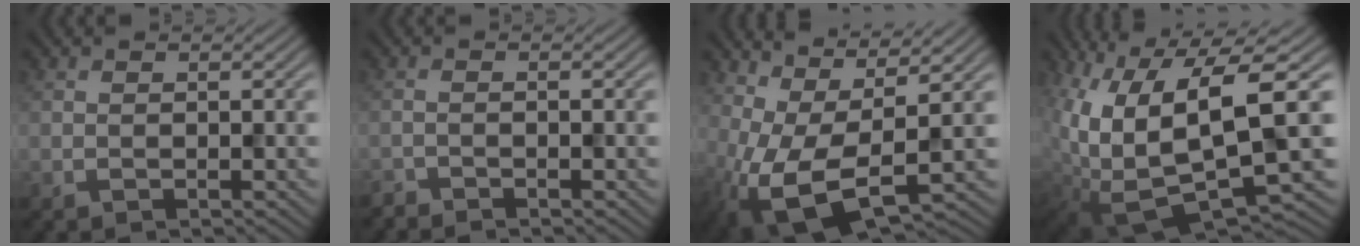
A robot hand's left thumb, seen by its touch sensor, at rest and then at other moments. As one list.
[{"total": 1.2, "force": [-1.2, 0.0, 0.2], "torque": [-0.002, -0.004, -0.028]}, {"total": 9.9, "force": [0.3, 4.6, 8.8], "torque": [-0.196, -0.005, 0.005]}, {"total": 13.9, "force": [1.8, 5.5, 12.6], "torque": [-0.262, -0.017, 0.048]}]